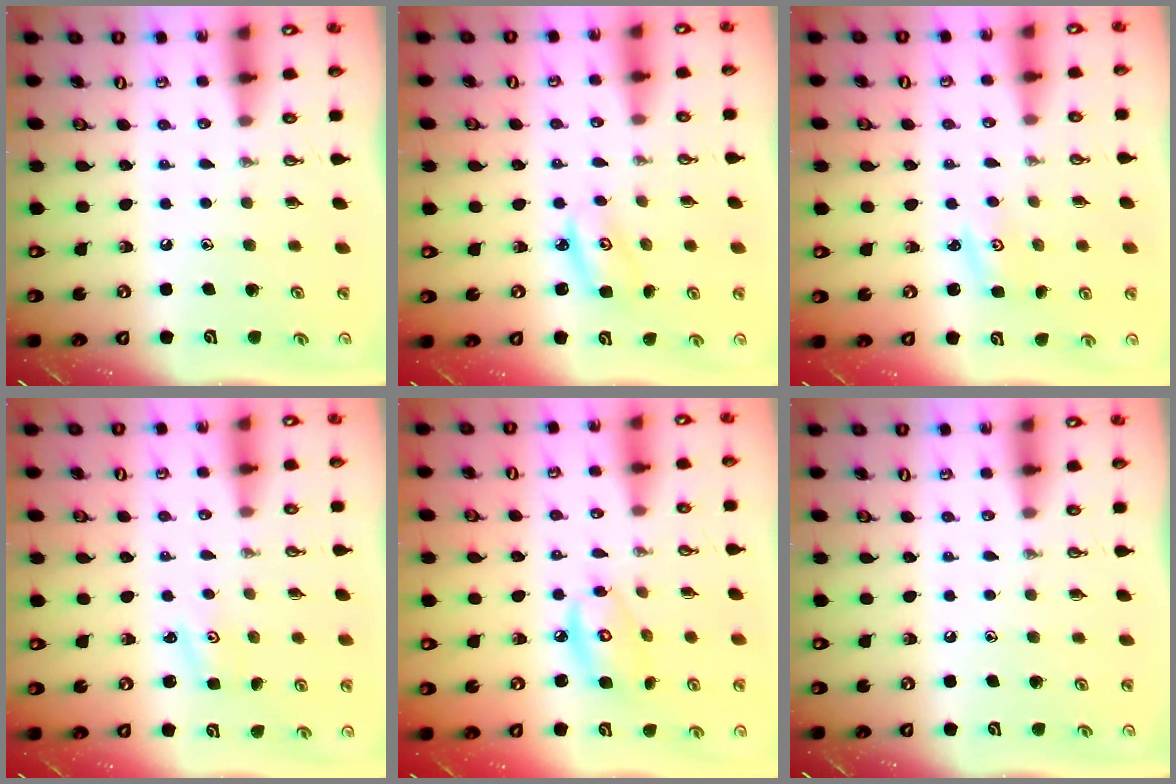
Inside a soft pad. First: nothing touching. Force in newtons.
{"total": 3.5, "press": 3.5, "slide": 0.2}
{"total": 2.5, "press": 2.5, "slide": 0.4}
{"total": 1.3, "press": 1.3, "slide": 0.2}
{"total": 8.5, "press": 8.5, "slide": 0.5}
{"total": 0.0}